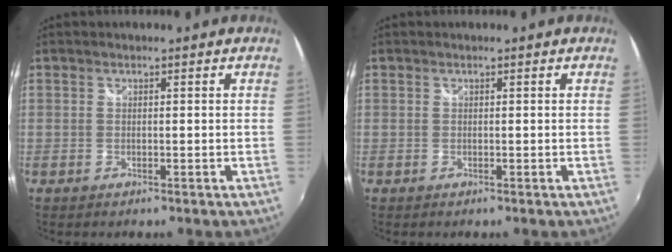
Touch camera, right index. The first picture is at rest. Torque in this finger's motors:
{"motor_torque": [0.00, 0.00, 0.00, 0.00]}